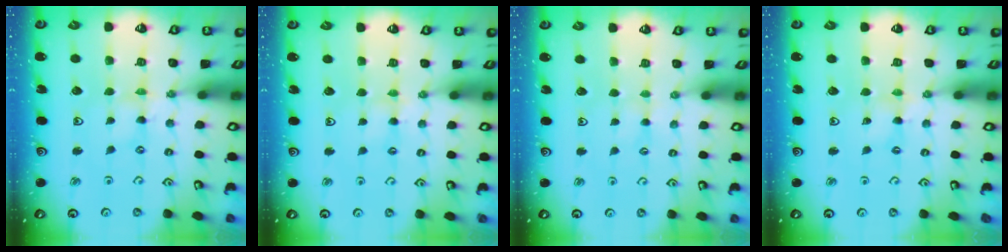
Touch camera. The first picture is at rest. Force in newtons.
{"total": 2.8, "press": 2.8, "slide": 0.4}
{"total": 1.8, "press": 1.7, "slide": 0.3}
{"total": 1.1, "press": 1.1, "slide": 0.3}